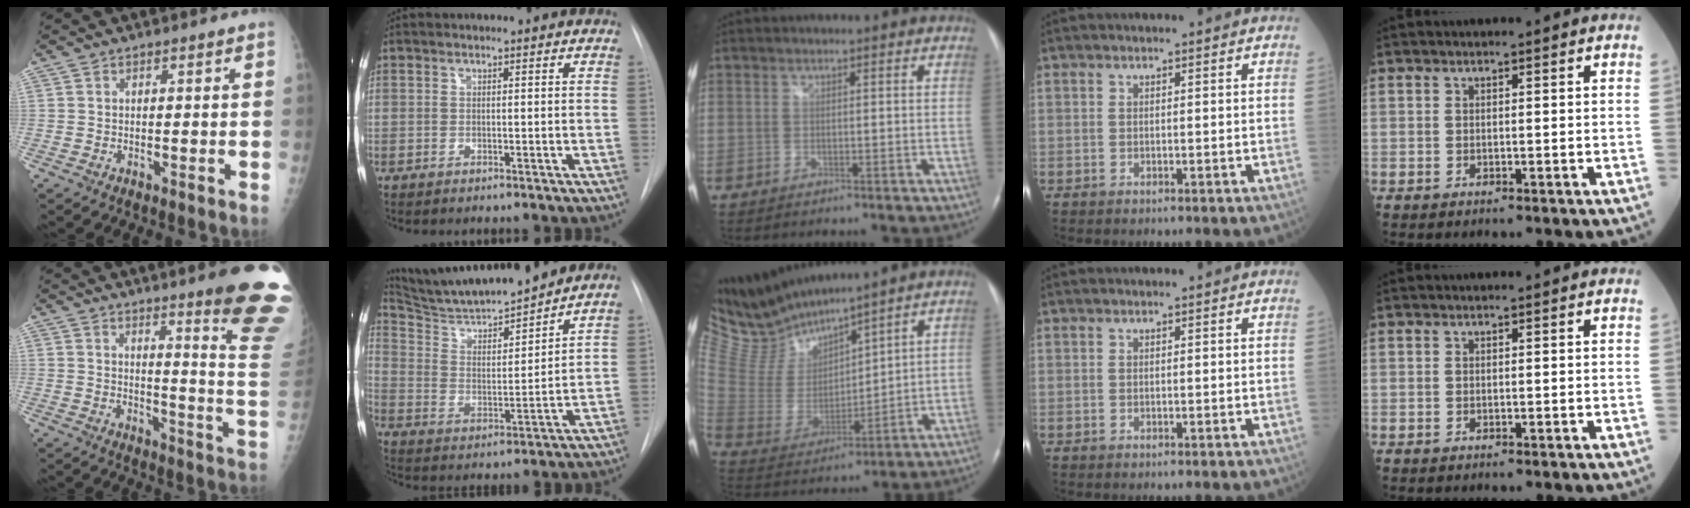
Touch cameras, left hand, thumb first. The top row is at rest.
{"thumb": {"total": 18.0, "force": [13.0, 0.8, 12.5], "torque": [-0.127, -0.113, 0.160]}, "index": {"total": 15.3, "force": [14.1, 0.3, 6.0], "torque": [-0.108, -0.013, 0.245]}, "middle": {"total": 10.9, "force": [10.8, 0.0, 1.9], "torque": [-0.071, 0.003, 0.239]}}